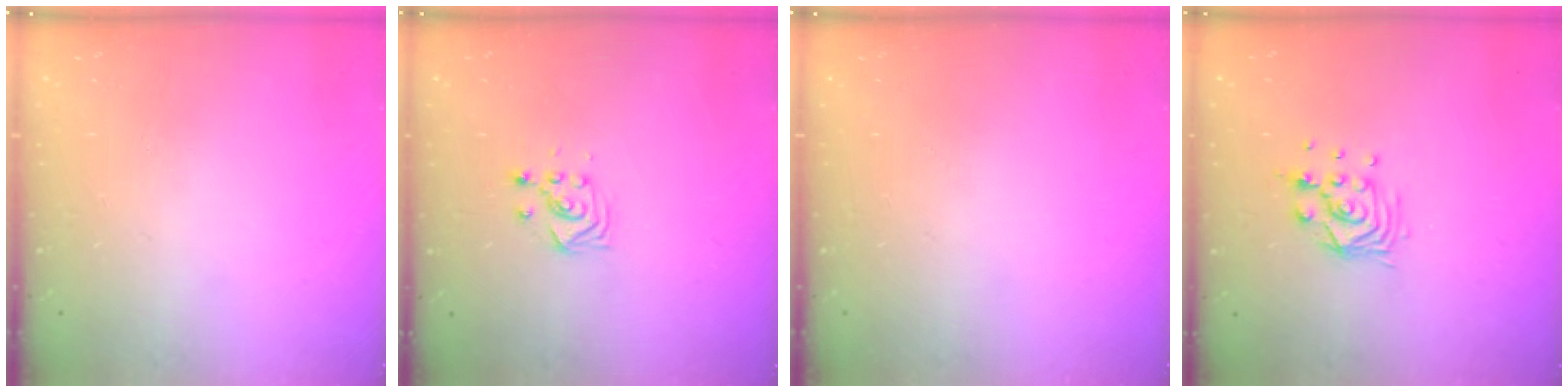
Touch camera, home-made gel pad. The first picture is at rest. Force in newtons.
{"total": 2.7, "press": 2.7, "slide": 0.3}
{"total": 0.0}
{"total": 8.6, "press": 8.5, "slide": 0.9}